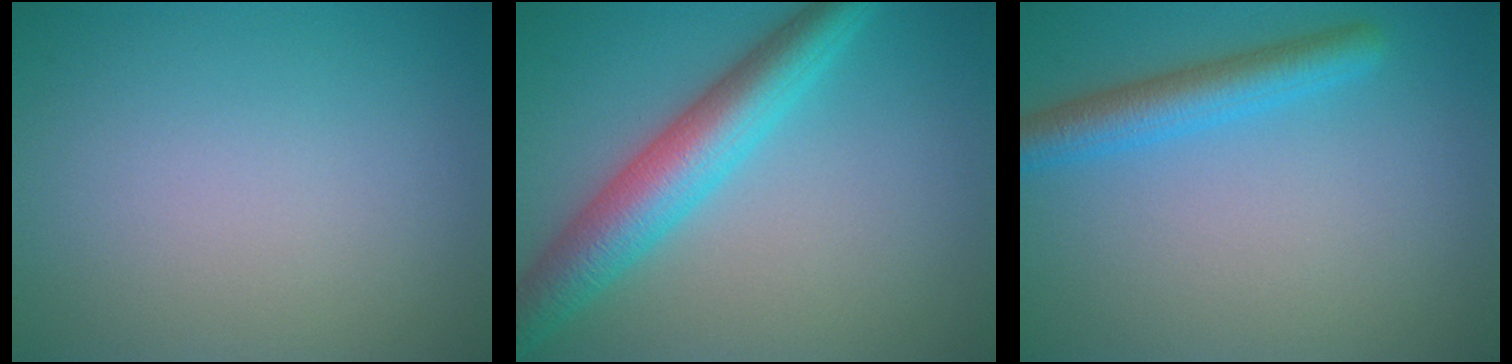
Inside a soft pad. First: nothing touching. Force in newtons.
{"total": 6.5, "press": 6.5, "slide": 0.1}
{"total": 3.7, "press": 3.7, "slide": 0.2}